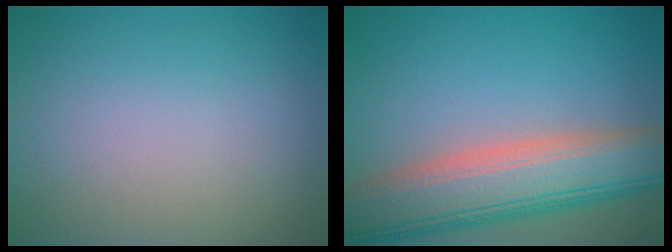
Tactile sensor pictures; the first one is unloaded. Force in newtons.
{"total": 9.3, "press": 9.3, "slide": 0.7}